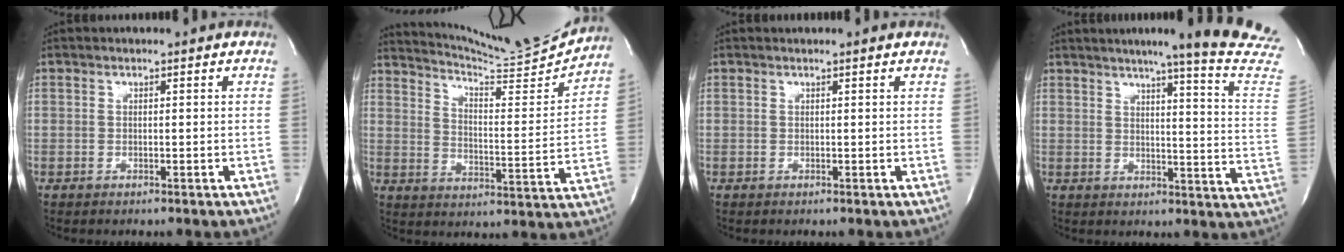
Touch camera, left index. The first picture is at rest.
{"total": 16.4, "force": [16.0, -1.2, 3.3], "torque": [-0.067, -0.066, 0.226]}
{"total": 1.8, "force": [1.7, 0.0, 0.4], "torque": [-0.014, 0.012, 0.019]}
{"total": 19.2, "force": [16.1, -2.1, 10.2], "torque": [-0.140, -0.082, 0.186]}